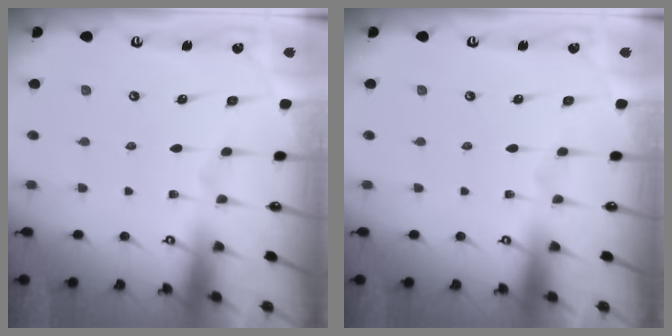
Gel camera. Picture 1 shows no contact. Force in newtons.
{"total": 0.0}